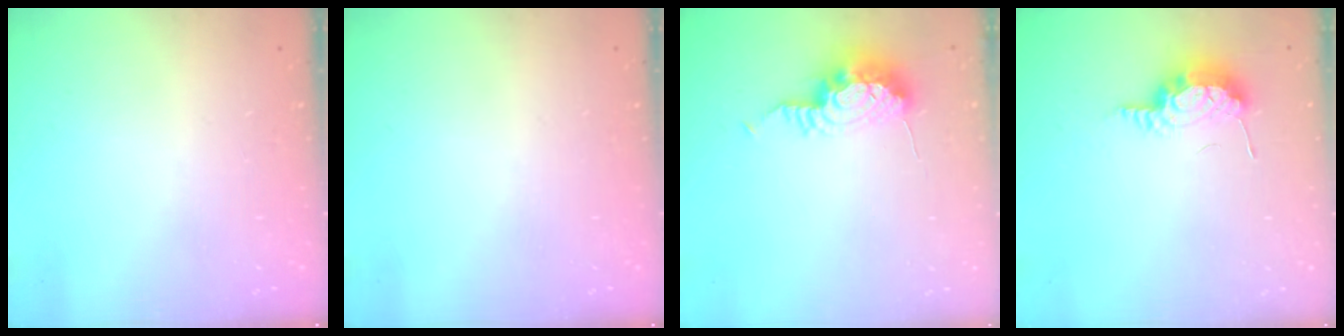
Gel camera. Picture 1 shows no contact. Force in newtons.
{"total": 0.0}
{"total": 10.6, "press": 10.3, "slide": 2.3}
{"total": 7.9, "press": 7.6, "slide": 2.2}